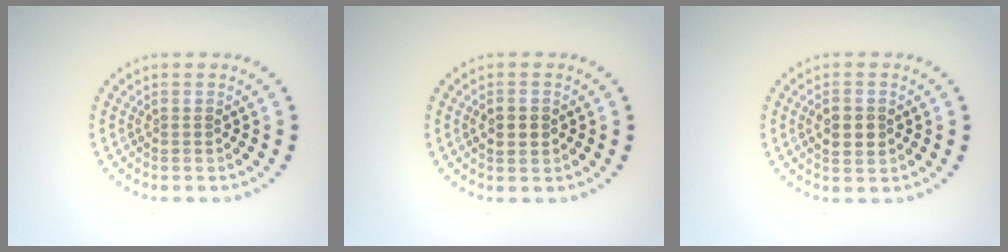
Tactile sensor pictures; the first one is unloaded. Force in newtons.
{"total": 2.6, "press": 2.6, "slide": 0.1}
{"total": 2.4, "press": 2.4, "slide": 0.1}